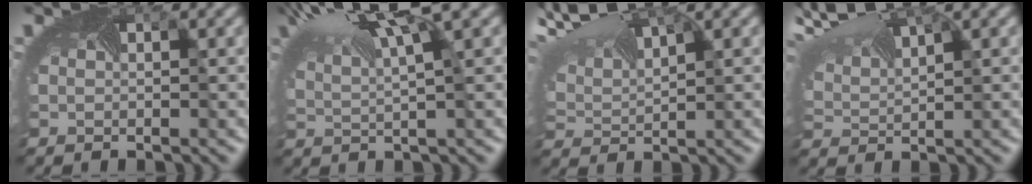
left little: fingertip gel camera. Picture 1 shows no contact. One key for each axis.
{"total": 8.5, "fx": 5.0, "fy": 2.1, "fz": 6.5, "tx": -0.134, "ty": 0.017, "tz": 0.091}
{"total": 8.7, "fx": 5.6, "fy": 3.2, "fz": 5.9, "tx": -0.150, "ty": 0.033, "tz": 0.099}
{"total": 7.9, "fx": 5.5, "fy": 2.6, "fz": 5.1, "tx": -0.138, "ty": 0.027, "tz": 0.098}